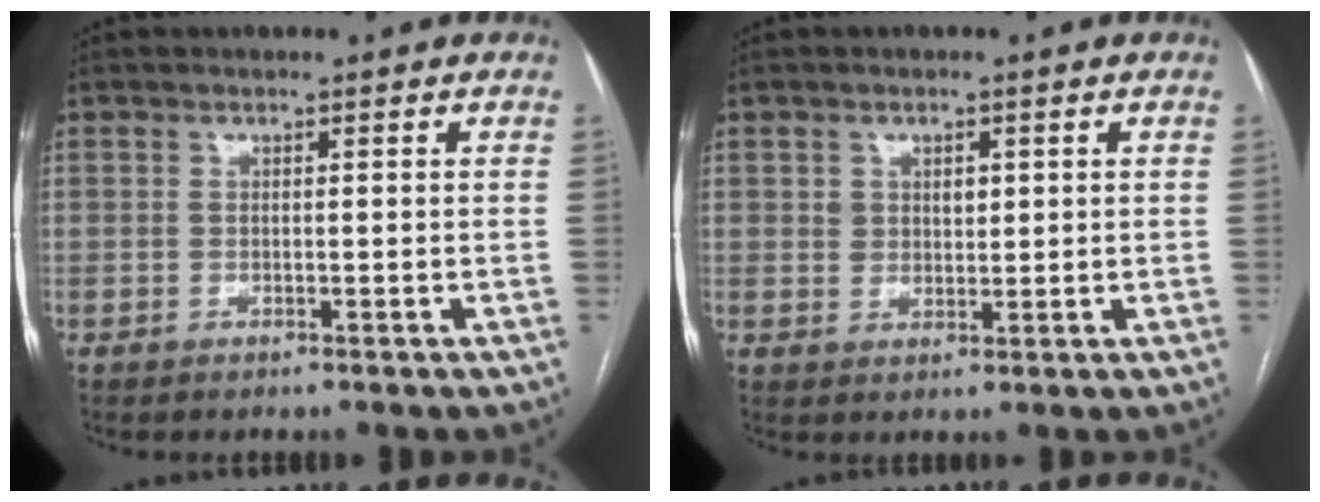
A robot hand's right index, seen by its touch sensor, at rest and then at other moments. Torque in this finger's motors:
{"motor_torque": [-0.02, 0.02, 0.01, 0.00]}